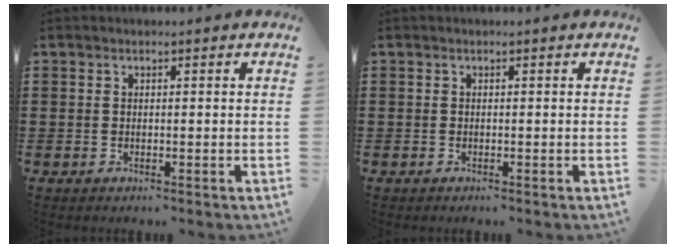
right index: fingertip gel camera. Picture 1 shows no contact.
{"total": 0.0}